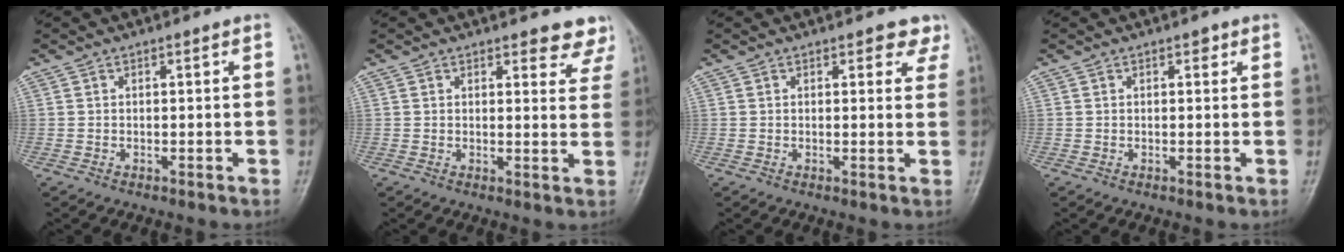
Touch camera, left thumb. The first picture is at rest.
{"total": 6.0, "force": [5.4, 2.3, 1.3], "torque": [0.023, -0.031, 0.042]}
{"total": 3.7, "force": [2.5, 2.1, 1.6], "torque": [0.014, -0.011, 0.020]}
{"total": 1.1, "force": [0.6, 0.7, 0.6], "torque": [0.001, -0.001, 0.005]}